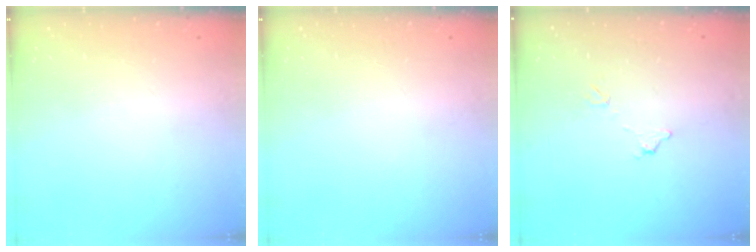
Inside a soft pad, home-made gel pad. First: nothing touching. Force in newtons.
{"total": 0.0}
{"total": 5.5, "press": 5.5, "slide": 0.3}